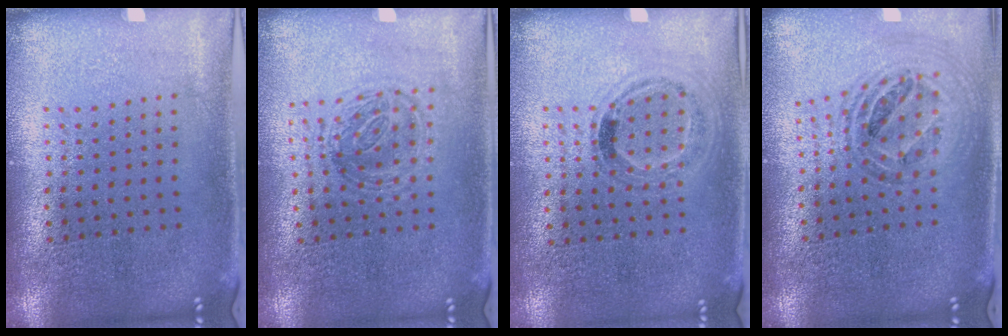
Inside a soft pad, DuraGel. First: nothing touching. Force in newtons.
{"total": 1.2, "press": 1.0, "slide": 0.6}
{"total": 1.1, "press": 0.9, "slide": 0.6}
{"total": 1.0, "press": 1.0, "slide": 0.3}